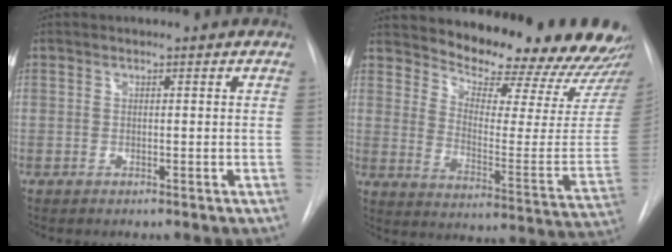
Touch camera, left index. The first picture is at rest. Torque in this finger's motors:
{"motor_torque": [0.26, -0.48, 0.52, 0.07]}